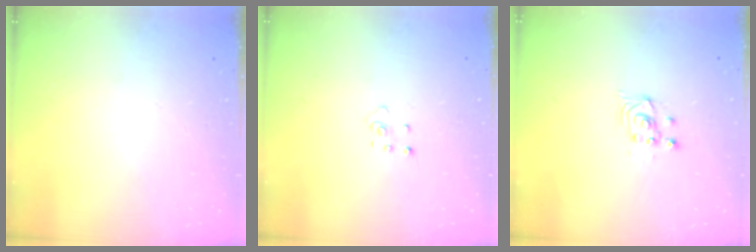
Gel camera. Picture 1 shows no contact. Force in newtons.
{"total": 2.9, "press": 2.9, "slide": 0.2}
{"total": 2.7, "press": 2.7, "slide": 0.3}